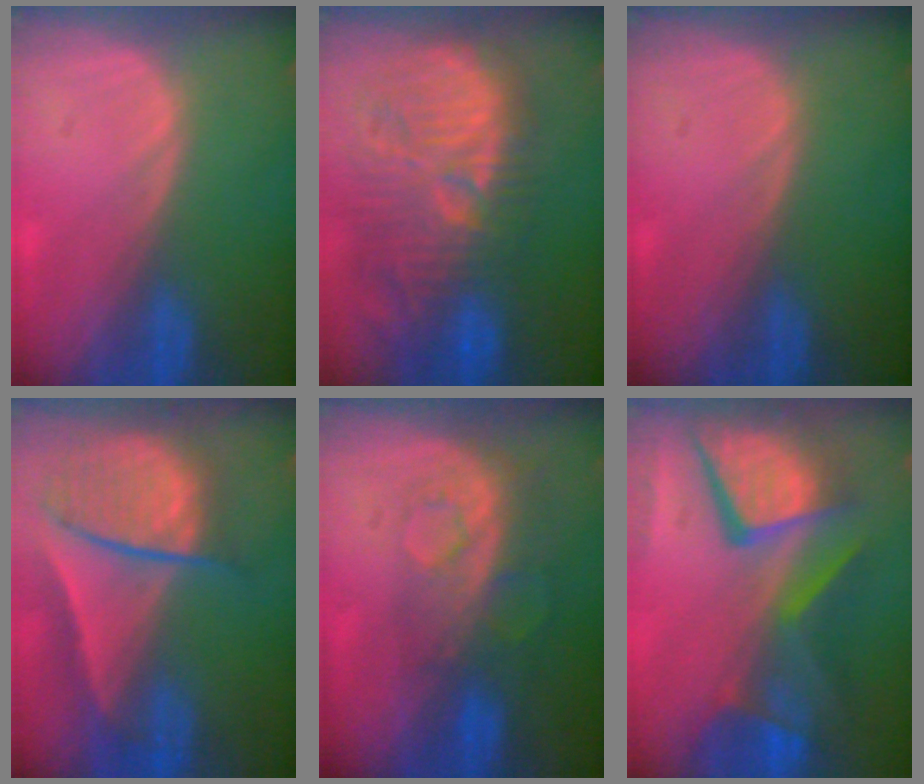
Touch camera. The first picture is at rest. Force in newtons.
{"total": 13.6, "press": 12.6, "slide": 5.2}
{"total": 0.0}
{"total": 9.5, "press": 8.1, "slide": 5.0}
{"total": 8.5, "press": 7.2, "slide": 4.6}
{"total": 12.6, "press": 10.3, "slide": 7.2}